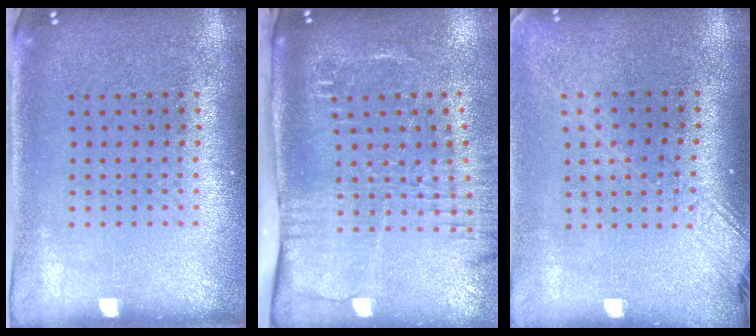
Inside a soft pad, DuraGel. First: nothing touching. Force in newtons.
{"total": 2.7, "press": 2.2, "slide": 1.7}
{"total": 2.0, "press": 1.5, "slide": 1.3}